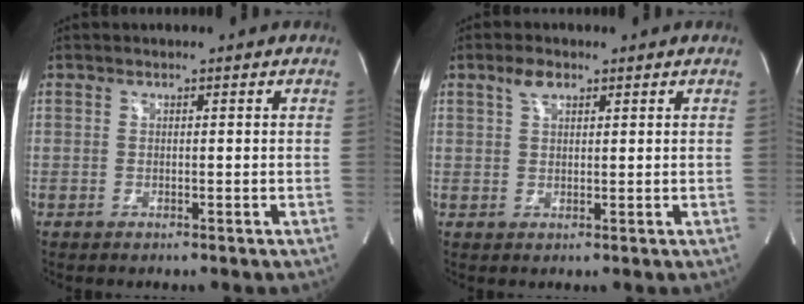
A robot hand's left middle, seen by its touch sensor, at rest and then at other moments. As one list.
[{"total": 2.7, "force": [1.7, 1.2, 1.7], "torque": [-0.039, 0.009, 0.035]}]